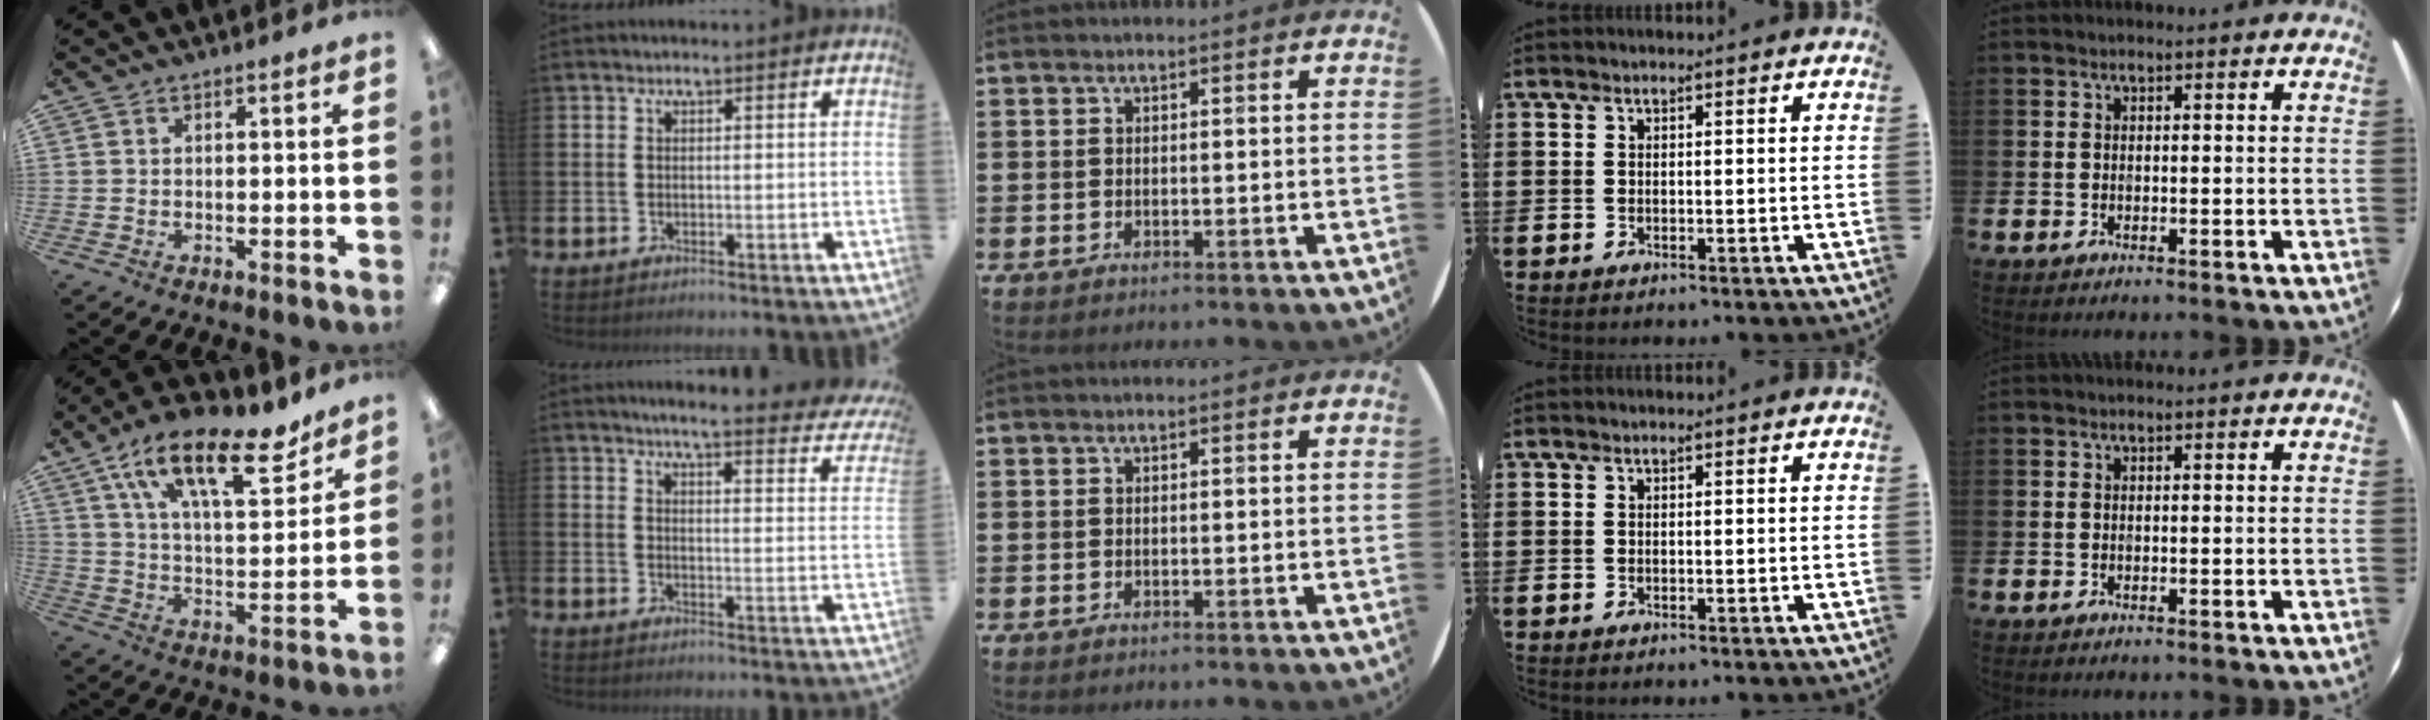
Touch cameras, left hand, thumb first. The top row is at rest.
{"thumb": {"total": 21.3, "force": [13.7, 8.5, 14.0], "torque": [-0.220, -0.071, 0.229]}, "index": {"total": 4.3, "force": [4.0, 0.0, 1.6], "torque": [-0.032, -0.037, 0.062]}}